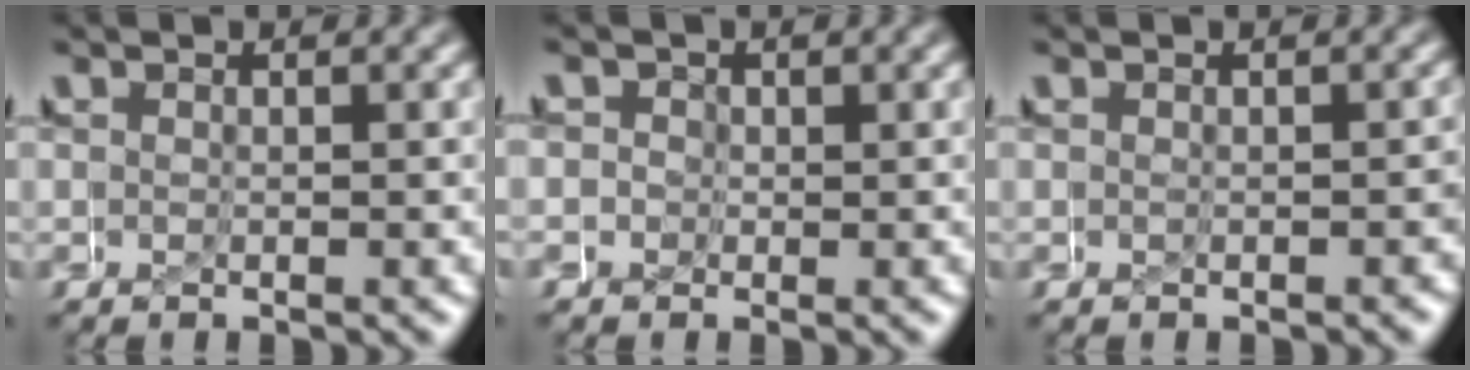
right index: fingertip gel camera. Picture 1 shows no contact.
{"total": 3.1, "force": [-1.0, 2.8, 0.7], "torque": [-0.036, -0.012, -0.023]}
{"total": 0.0}